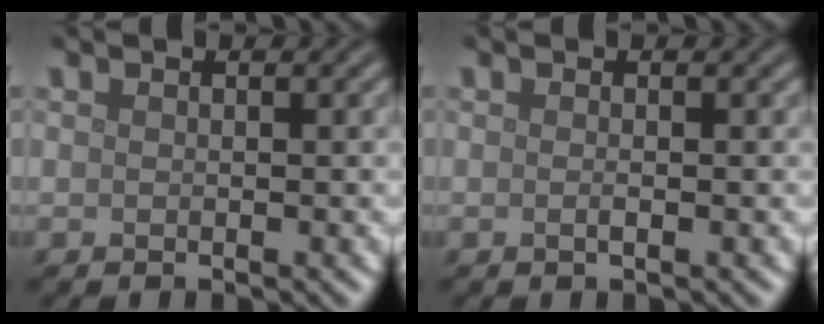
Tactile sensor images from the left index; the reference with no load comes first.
{"total": 0.6, "force": [-0.1, 0.1, 0.6], "torque": [-0.012, -0.003, -0.003]}